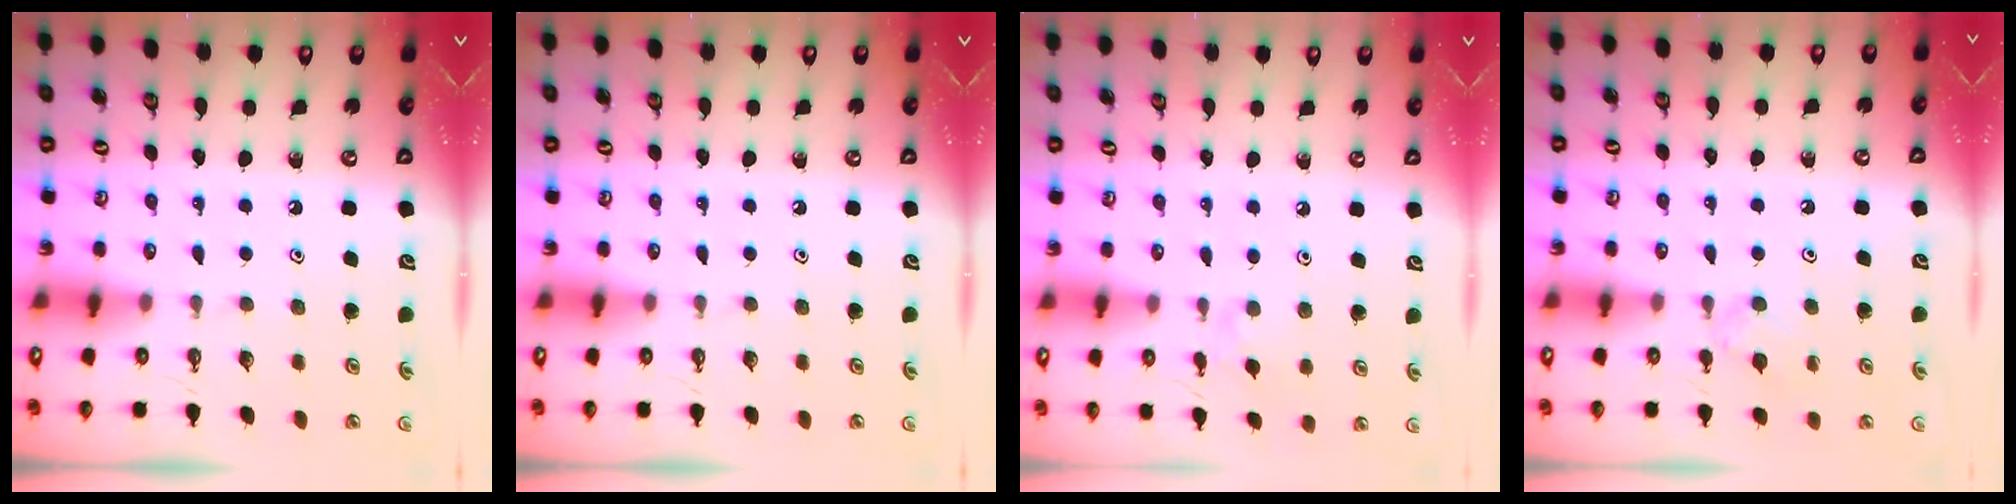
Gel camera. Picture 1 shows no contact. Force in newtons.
{"total": 0.0}
{"total": 1.9, "press": 1.8, "slide": 0.4}
{"total": 5.7, "press": 5.6, "slide": 0.9}